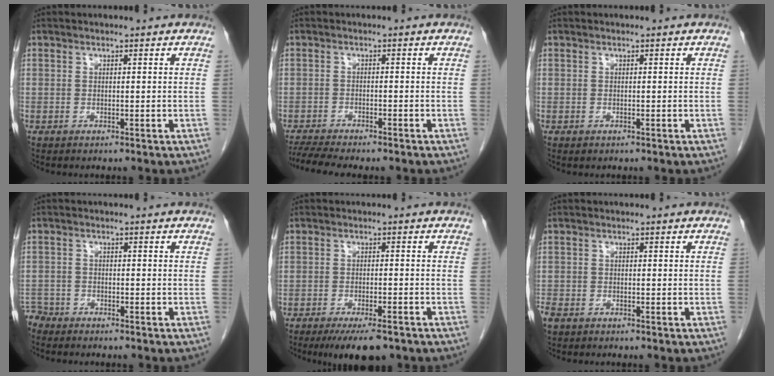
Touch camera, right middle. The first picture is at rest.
{"total": 7.2, "force": [-6.3, 0.6, 3.4], "torque": [-0.059, -0.011, -0.098]}
{"total": 0.0}
{"total": 3.7, "force": [-3.5, 1.3, -0.1], "torque": [0.003, -0.003, -0.066]}
{"total": 7.2, "force": [-5.3, 1.8, 4.5], "torque": [-0.069, -0.013, -0.079]}
{"total": 2.5, "force": [-1.8, 1.4, 1.2], "torque": [-0.029, -0.004, -0.030]}